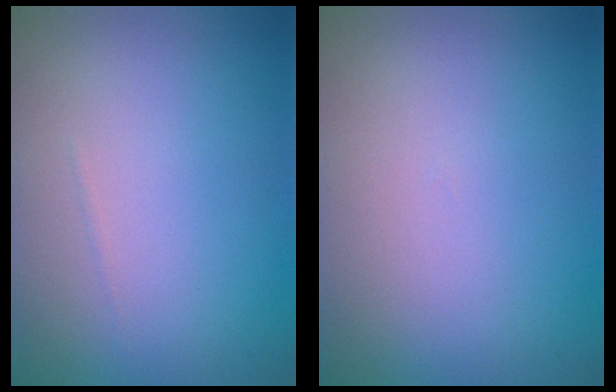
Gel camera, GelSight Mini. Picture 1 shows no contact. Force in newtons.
{"total": 0.0}